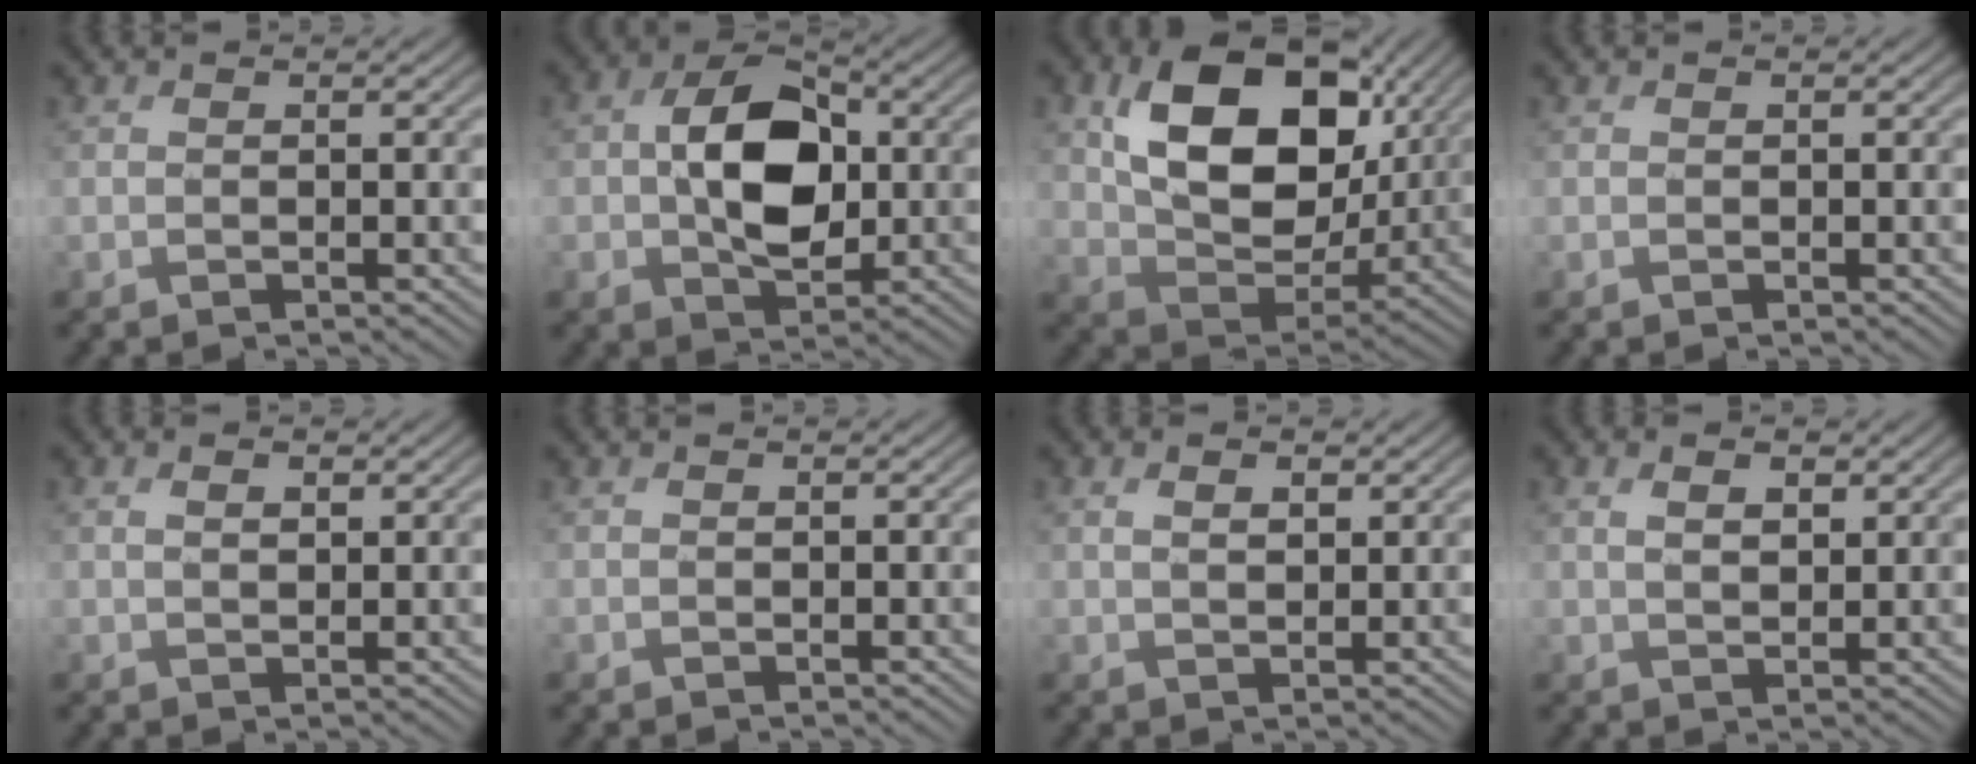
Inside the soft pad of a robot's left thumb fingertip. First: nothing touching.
{"total": 9.5, "force": [0.0, 6.4, 7.0], "torque": [-0.126, 0.005, -0.007]}
{"total": 15.0, "force": [4.2, 10.1, 10.2], "torque": [-0.195, -0.004, 0.082]}
{"total": 0.0}
{"total": 1.8, "force": [0.7, 0.9, 1.4], "torque": [-0.021, -0.008, 0.017]}
{"total": 0.0}
{"total": 2.2, "force": [0.8, 1.1, 1.7], "torque": [-0.027, -0.010, 0.021]}
{"total": 2.7, "force": [1.1, 1.3, 2.1], "torque": [-0.035, -0.011, 0.027]}